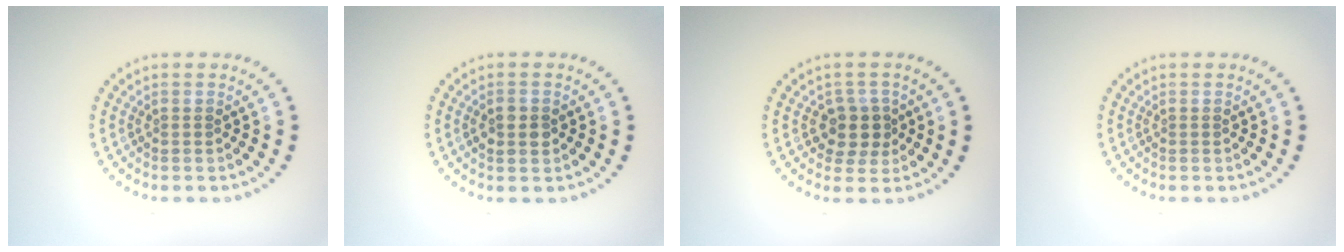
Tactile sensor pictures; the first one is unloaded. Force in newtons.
{"total": 2.3, "press": 2.3, "slide": 0.1}
{"total": 2.5, "press": 2.3, "slide": 1.1}
{"total": 0.0}